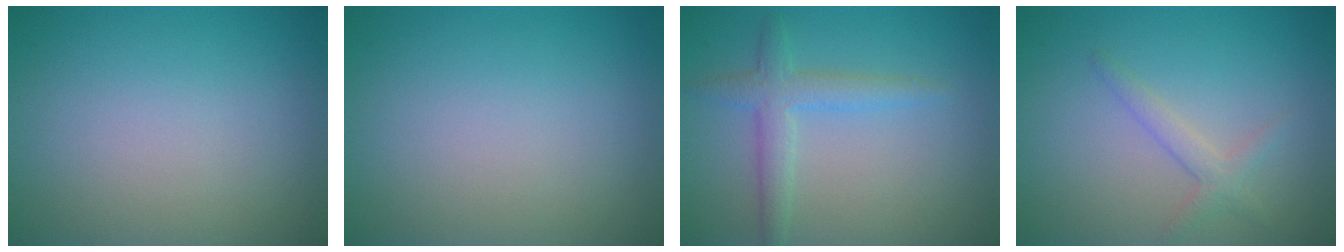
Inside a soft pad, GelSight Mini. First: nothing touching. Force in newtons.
{"total": 0.0}
{"total": 2.8, "press": 2.8, "slide": 0.1}
{"total": 1.8, "press": 1.8, "slide": 0.1}